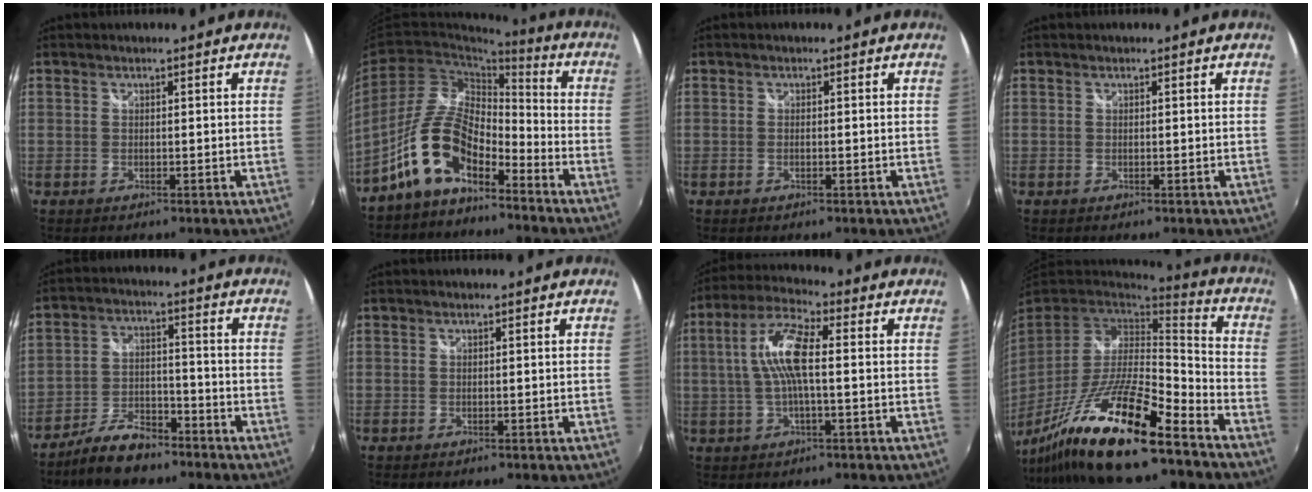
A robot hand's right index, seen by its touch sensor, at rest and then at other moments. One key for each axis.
{"total": 12.1, "fx": -7.9, "fy": 5.2, "fz": 7.6, "tx": -0.156, "ty": 0.015, "tz": -0.153}
{"total": 0.5, "fx": -0.3, "fy": 0.0, "fz": 0.5, "tx": -0.011, "ty": 0.000, "tz": -0.006}
{"total": 0.0}
{"total": 9.4, "fx": -7.4, "fy": 3.7, "fz": 4.4, "tx": -0.103, "ty": 0.006, "tz": -0.128}
{"total": 0.0}
{"total": 9.9, "fx": 0.5, "fy": 2.5, "fz": 9.6, "tx": -0.192, "ty": 0.014, "tz": 0.009}
{"total": 20.2, "fx": -14.1, "fy": 2.2, "fz": 14.3, "tx": -0.278, "ty": -0.033, "tz": -0.262}